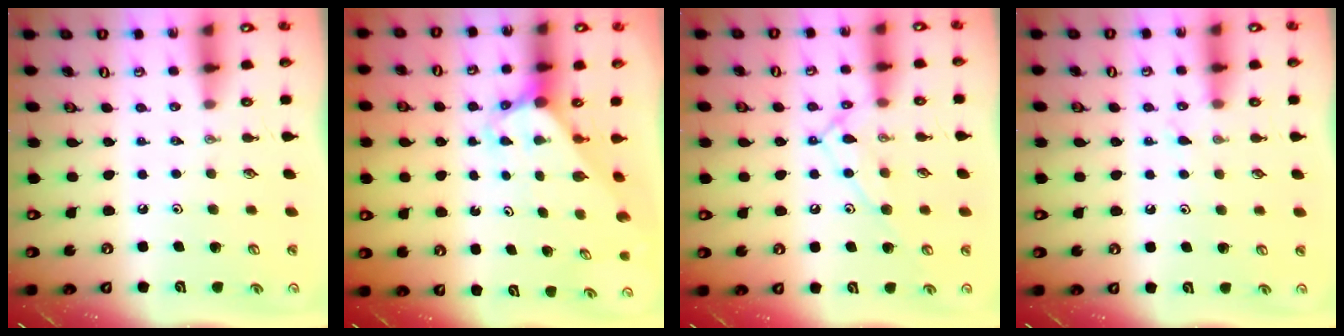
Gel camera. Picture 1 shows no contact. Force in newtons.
{"total": 3.1, "press": 3.1, "slide": 0.2}
{"total": 12.9, "press": 12.9, "slide": 0.9}
{"total": 6.0, "press": 6.0, "slide": 0.7}